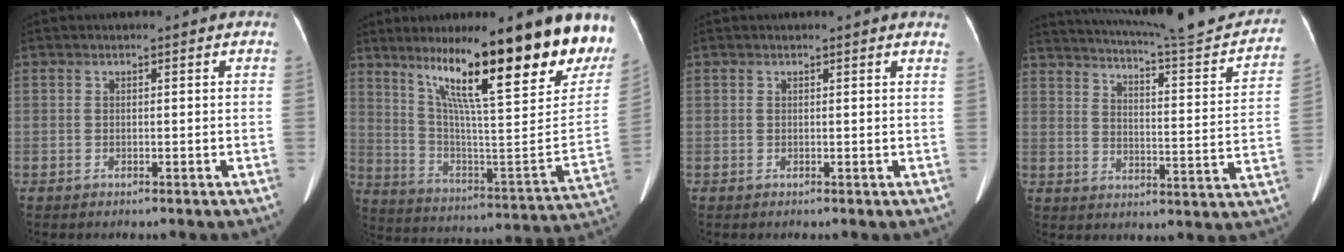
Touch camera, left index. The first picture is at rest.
{"total": 27.1, "force": [18.6, 2.6, 19.5], "torque": [-0.279, -0.023, 0.280]}
{"total": 1.9, "force": [1.8, 0.0, 0.5], "torque": [-0.013, -0.005, 0.008]}
{"total": 23.6, "force": [21.5, 1.9, 9.6], "torque": [-0.140, -0.044, 0.272]}